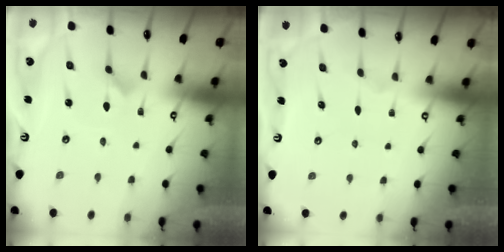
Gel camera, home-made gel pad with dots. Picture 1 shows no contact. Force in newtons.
{"total": 0.0}